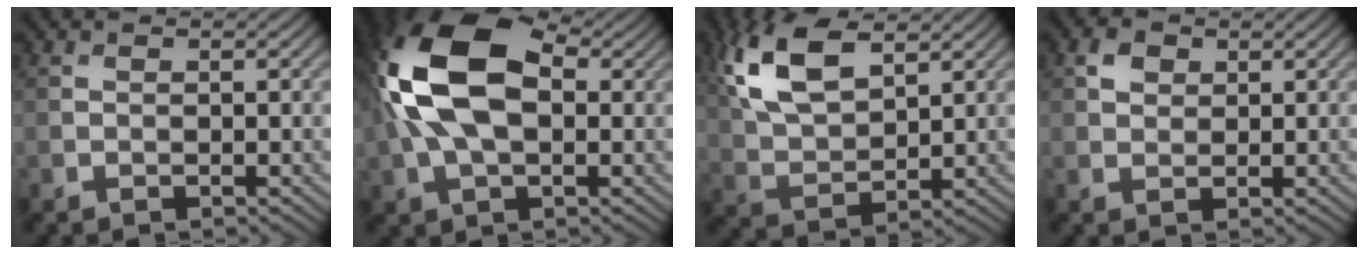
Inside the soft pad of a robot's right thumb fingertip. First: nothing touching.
{"total": 15.8, "force": [2.2, 9.0, 12.9], "torque": [-0.276, 0.022, 0.026]}
{"total": 10.9, "force": [5.1, 5.3, 8.1], "torque": [-0.202, 0.013, 0.103]}
{"total": 2.3, "force": [1.1, 1.7, 1.1], "torque": [-0.023, 0.003, 0.019]}